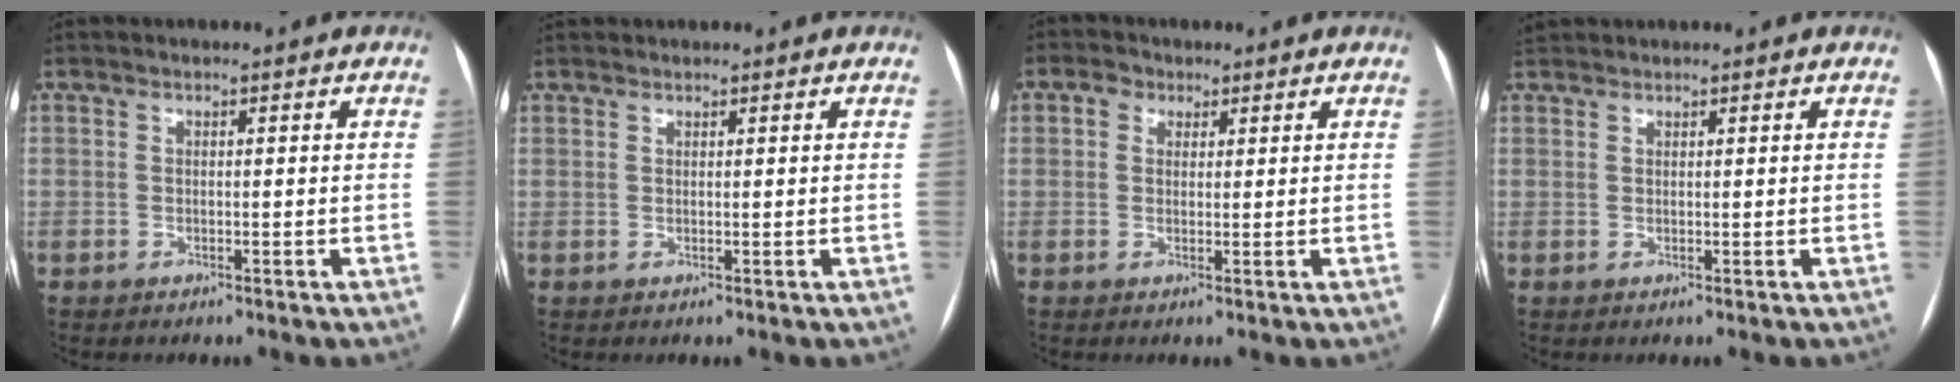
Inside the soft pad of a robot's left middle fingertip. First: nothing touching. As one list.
[{"total": 1.0, "force": [0.9, 0.3, 0.1], "torque": [-0.005, 0.013, 0.019]}, {"total": 2.2, "force": [1.2, 1.8, 0.5], "torque": [-0.011, 0.007, 0.017]}, {"total": 1.8, "force": [1.7, 0.4, 0.2], "torque": [-0.010, 0.024, 0.035]}]